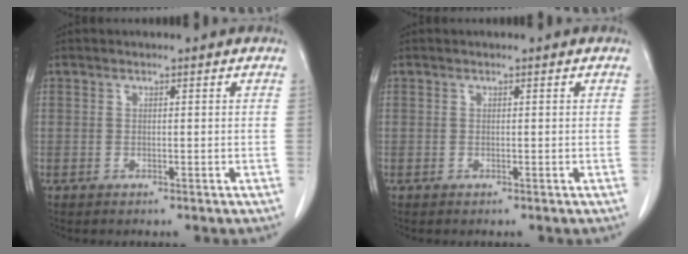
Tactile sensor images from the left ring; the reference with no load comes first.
{"total": 0.0}